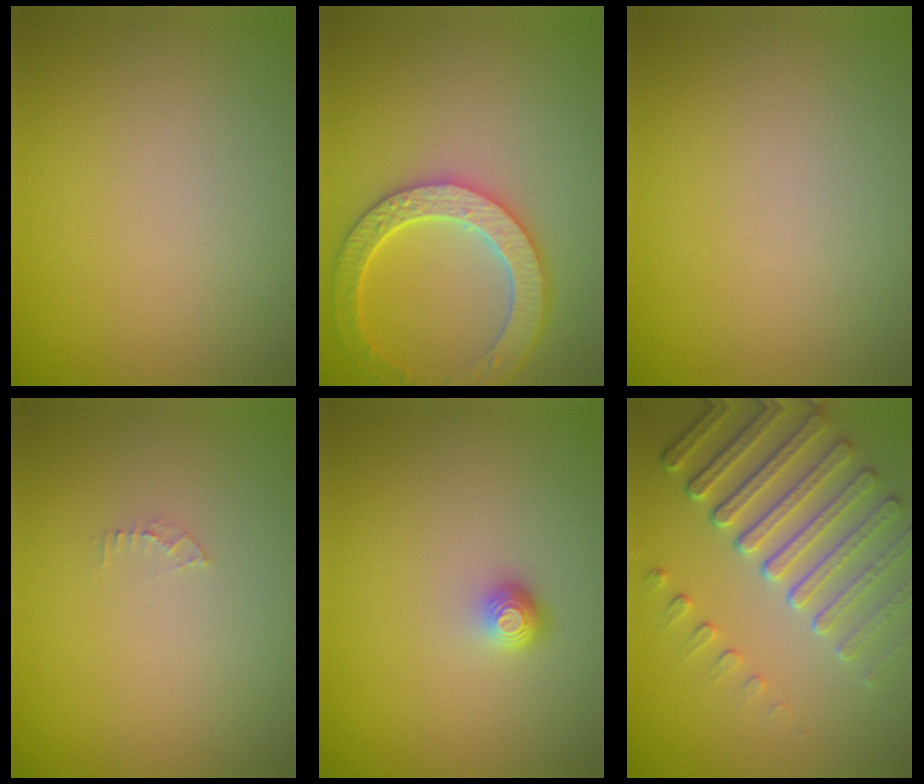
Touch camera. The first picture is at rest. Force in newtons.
{"total": 5.9, "press": 5.3, "slide": 2.8}
{"total": 0.0}
{"total": 0.7, "press": 0.7, "slide": 0.1}
{"total": 1.6, "press": 1.2, "slide": 1.1}
{"total": 7.0, "press": 5.3, "slide": 4.5}